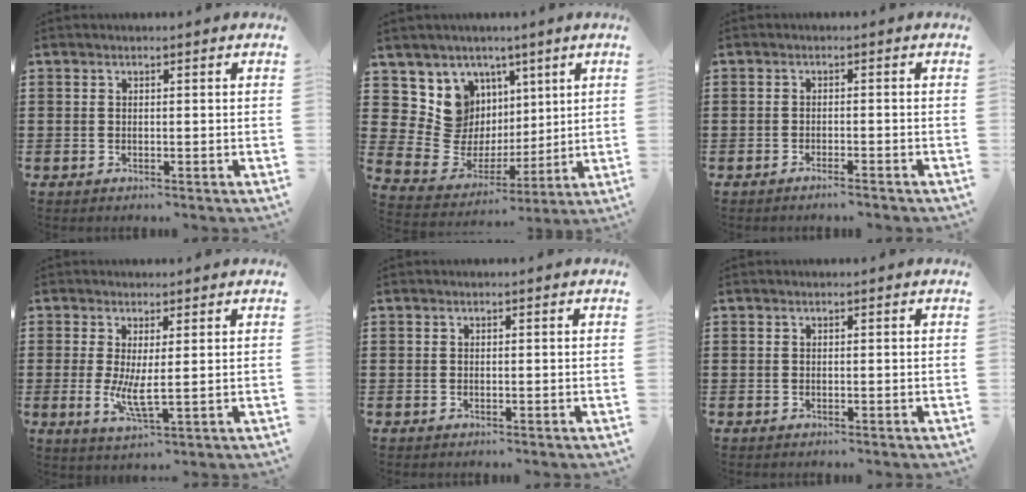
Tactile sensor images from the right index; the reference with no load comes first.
{"total": 10.0, "force": [3.1, 9.3, 1.7], "torque": [-0.070, -0.036, 0.069]}
{"total": 1.3, "force": [-1.2, -0.2, 0.5], "torque": [-0.009, 0.000, -0.023]}
{"total": 5.0, "force": [0.3, 1.3, 4.8], "torque": [-0.089, -0.010, 0.003]}
{"total": 0.0}
{"total": 0.0}